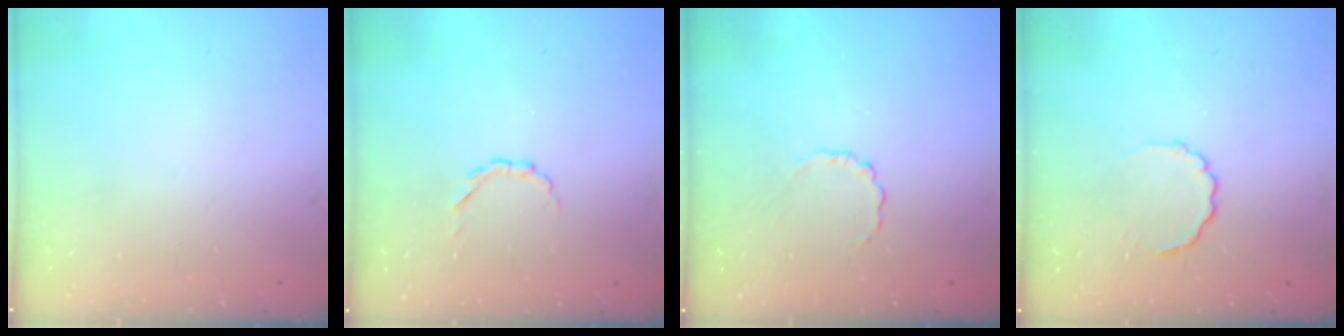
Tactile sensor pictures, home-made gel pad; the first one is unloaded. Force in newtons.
{"total": 2.6, "press": 2.5, "slide": 0.9}
{"total": 3.0, "press": 2.8, "slide": 1.0}
{"total": 3.3, "press": 3.1, "slide": 1.0}